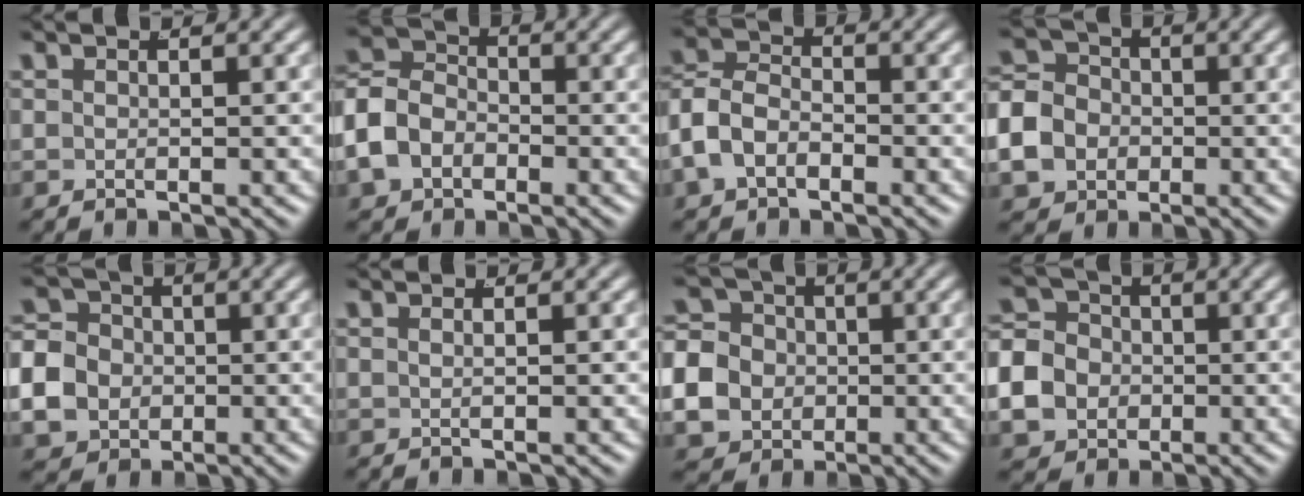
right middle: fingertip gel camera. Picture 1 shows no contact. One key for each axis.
{"total": 7.5, "fx": -1.3, "fy": 6.7, "fz": 3.1, "tx": -0.077, "ty": -0.007, "tz": -0.028}
{"total": 6.9, "fx": -1.4, "fy": 6.0, "fz": 3.1, "tx": -0.082, "ty": -0.008, "tz": -0.032}
{"total": 7.5, "fx": -1.0, "fy": 6.7, "fz": 3.3, "tx": -0.073, "ty": -0.014, "tz": -0.017}
{"total": 8.4, "fx": -0.9, "fy": 7.5, "fz": 3.6, "tx": -0.075, "ty": -0.017, "tz": -0.018}
{"total": 0.6, "fx": 0.3, "fy": -0.3, "fz": 0.4, "tx": -0.004, "ty": 0.010, "tz": 0.001}
{"total": 10.0, "fx": -1.2, "fy": 9.0, "fz": 4.0, "tx": -0.089, "ty": -0.026, "tz": -0.023}
{"total": 8.4, "fx": -1.0, "fy": 7.6, "fz": 3.6, "tx": -0.079, "ty": -0.019, "tz": -0.018}